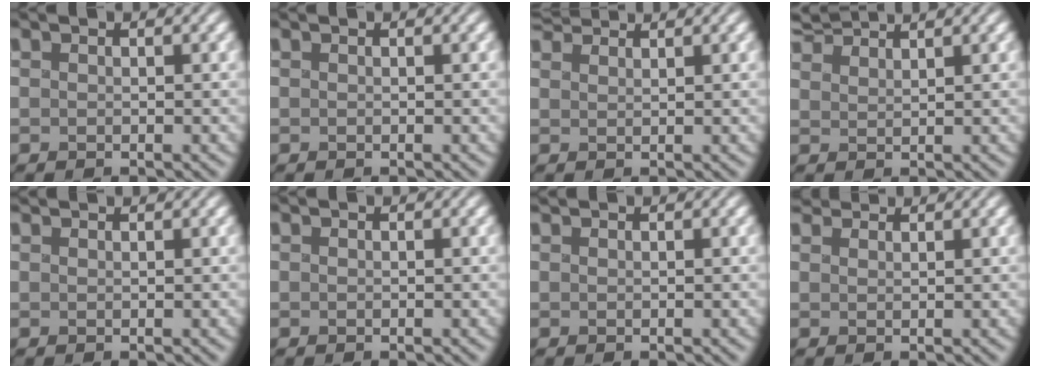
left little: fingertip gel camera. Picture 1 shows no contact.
{"total": 0.0}
{"total": 2.6, "force": [2.4, 0.5, 0.7], "torque": [-0.023, 0.017, 0.044]}
{"total": 3.5, "force": [3.3, 0.3, 1.0], "torque": [-0.031, 0.020, 0.064]}
{"total": 1.0, "force": [1.0, -0.1, 0.1], "torque": [-0.004, 0.010, 0.021]}
{"total": 0.0}
{"total": 0.5, "force": [0.5, 0.0, 0.1], "torque": [-0.004, 0.006, 0.014]}
{"total": 2.4, "force": [2.2, 0.6, 0.6], "torque": [-0.025, 0.011, 0.043]}